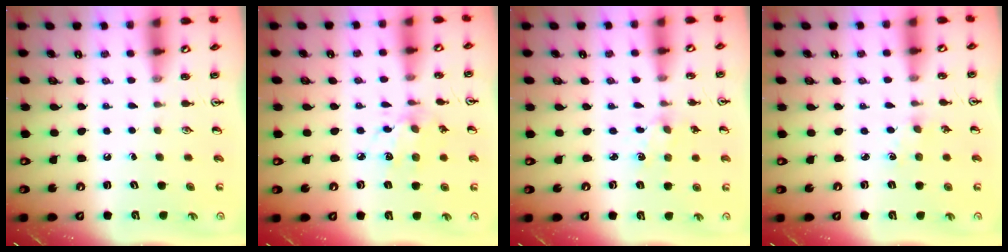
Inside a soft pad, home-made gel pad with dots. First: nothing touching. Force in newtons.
{"total": 7.8, "press": 7.8, "slide": 0.6}
{"total": 2.0, "press": 2.0, "slide": 0.3}
{"total": 1.9, "press": 1.9, "slide": 0.4}